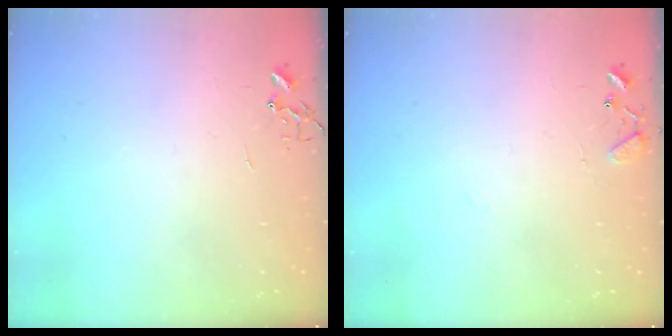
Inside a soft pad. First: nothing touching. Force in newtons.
{"total": 8.4, "press": 8.4, "slide": 0.7}